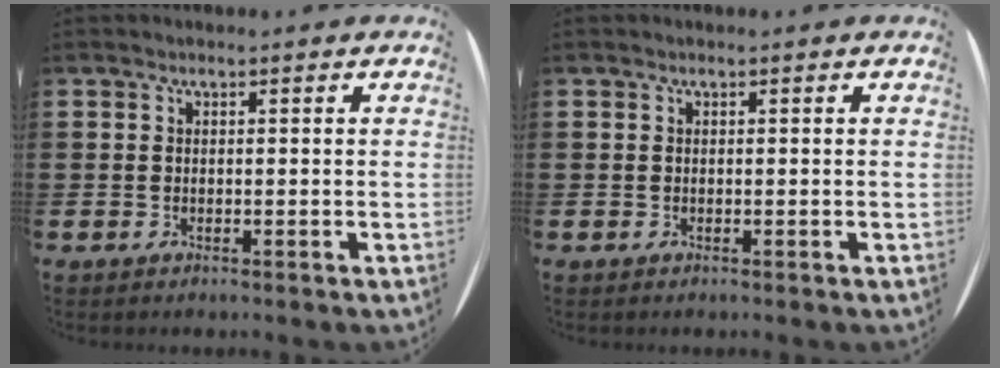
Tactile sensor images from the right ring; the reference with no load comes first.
{"total": 0.0}